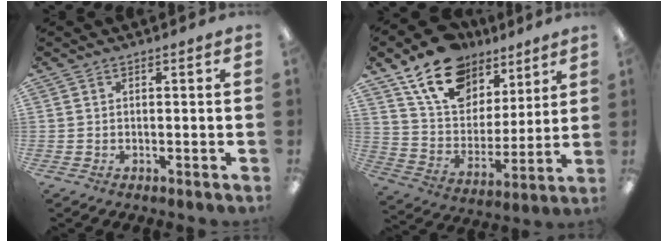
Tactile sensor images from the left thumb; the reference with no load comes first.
{"total": 17.8, "force": [12.3, 10.6, 7.2], "torque": [-0.137, -0.064, 0.227]}